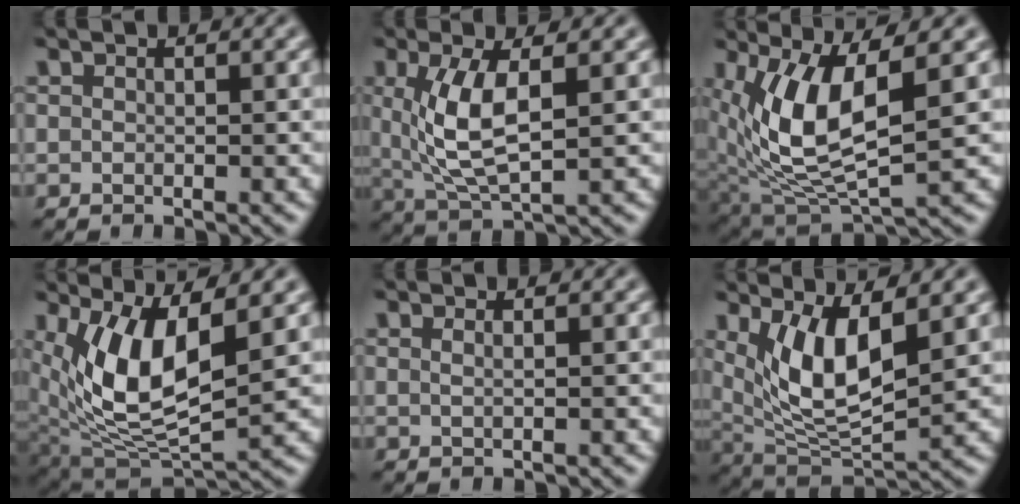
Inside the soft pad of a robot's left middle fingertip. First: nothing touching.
{"total": 5.7, "force": [1.0, 2.1, 5.3], "torque": [-0.119, -0.004, 0.025]}
{"total": 8.3, "force": [1.9, 3.3, 7.4], "torque": [-0.163, -0.012, 0.041]}
{"total": 9.2, "force": [2.4, 3.7, 8.1], "torque": [-0.167, -0.013, 0.046]}
{"total": 0.9, "force": [0.4, 0.4, 0.7], "torque": [-0.006, -0.002, -0.001]}
{"total": 7.1, "force": [2.2, 2.7, 6.2], "torque": [-0.128, -0.019, 0.047]}